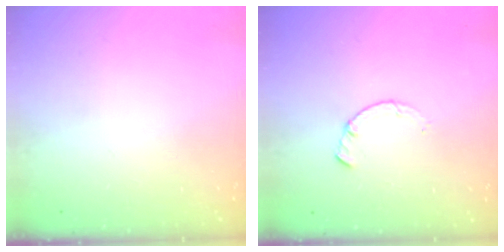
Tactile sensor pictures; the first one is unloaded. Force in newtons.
{"total": 1.4, "press": 1.4, "slide": 0.2}